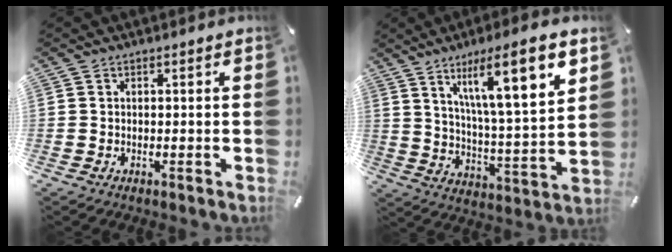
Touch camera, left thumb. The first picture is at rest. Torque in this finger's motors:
{"motor_torque": [2.91, 2.10, 1.45, -1.32, 0.26]}